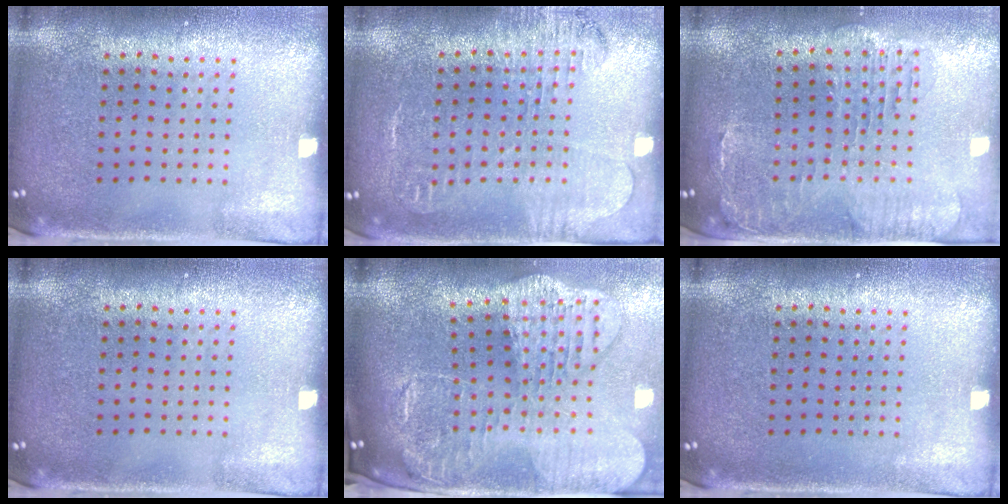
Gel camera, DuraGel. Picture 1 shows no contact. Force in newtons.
{"total": 1.8, "press": 1.7, "slide": 0.5}
{"total": 1.4, "press": 1.4, "slide": 0.4}
{"total": 0.0}
{"total": 3.8, "press": 2.9, "slide": 2.4}
{"total": 0.0}